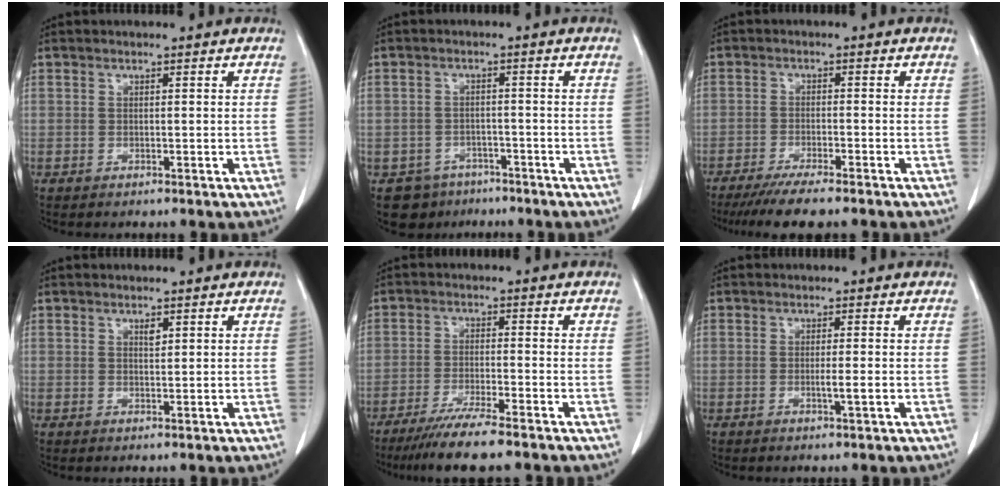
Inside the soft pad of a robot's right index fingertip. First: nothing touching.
{"total": 4.9, "force": [-3.2, 3.7, 0.1], "torque": [0.005, 0.010, -0.043]}
{"total": 6.8, "force": [-5.4, 0.6, 4.0], "torque": [-0.059, -0.013, -0.087]}
{"total": 1.2, "force": [0.7, 0.4, 0.8], "torque": [-0.012, -0.004, 0.013]}
{"total": 7.5, "force": [-5.9, -0.3, 4.7], "torque": [-0.075, -0.019, -0.099]}
{"total": 1.9, "force": [-0.5, -0.1, 1.9], "torque": [-0.033, -0.004, -0.007]}